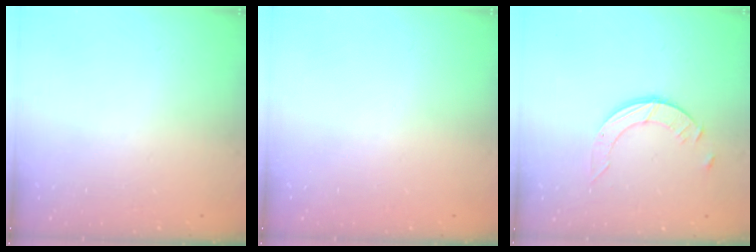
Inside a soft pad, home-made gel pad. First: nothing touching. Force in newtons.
{"total": 0.0}
{"total": 3.9, "press": 3.9, "slide": 0.3}